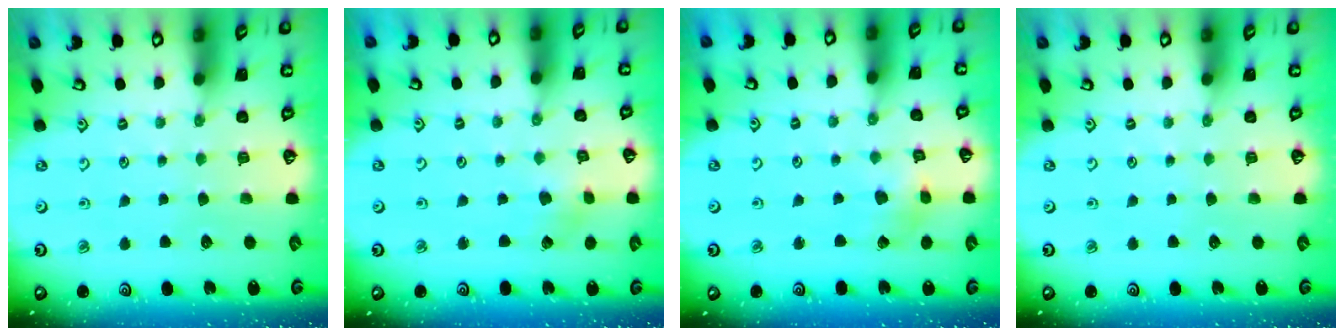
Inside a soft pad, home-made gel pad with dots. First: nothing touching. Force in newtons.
{"total": 2.3, "press": 2.3, "slide": 0.4}
{"total": 3.0, "press": 2.9, "slide": 0.5}
{"total": 0.0}